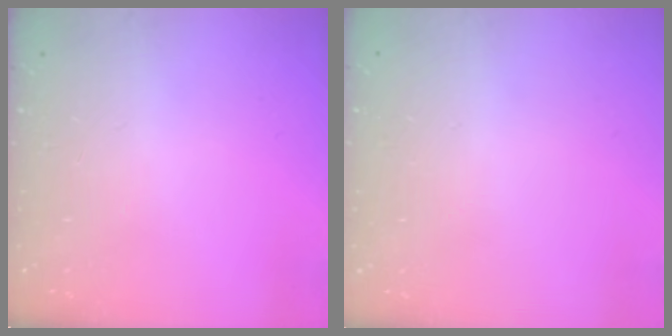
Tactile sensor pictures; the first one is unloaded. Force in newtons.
{"total": 0.0}